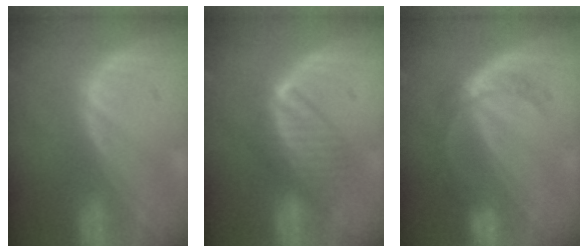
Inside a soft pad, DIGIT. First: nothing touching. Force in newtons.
{"total": 5.7, "press": 5.6, "slide": 0.6}
{"total": 5.2, "press": 4.6, "slide": 2.2}